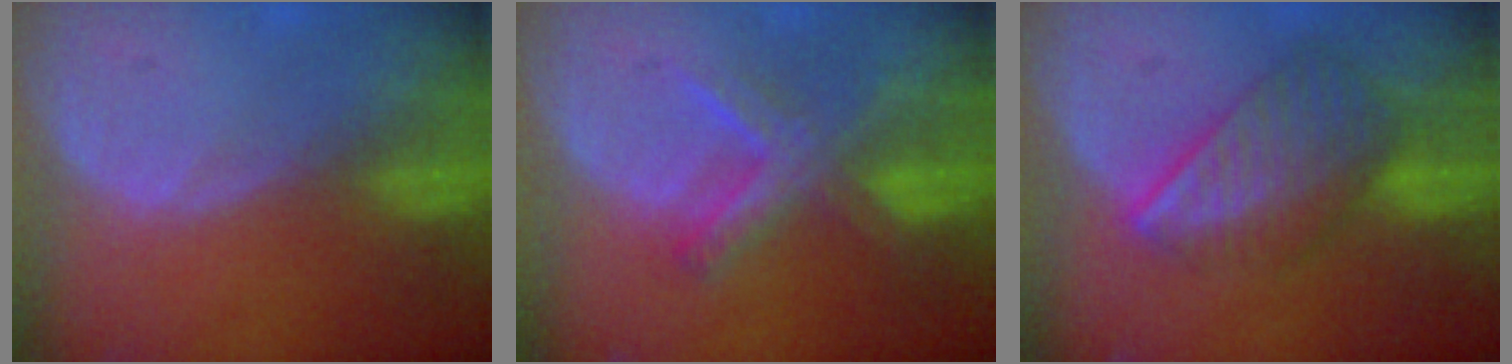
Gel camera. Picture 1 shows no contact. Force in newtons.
{"total": 6.3, "press": 6.2, "slide": 1.4}
{"total": 8.5, "press": 7.5, "slide": 3.9}